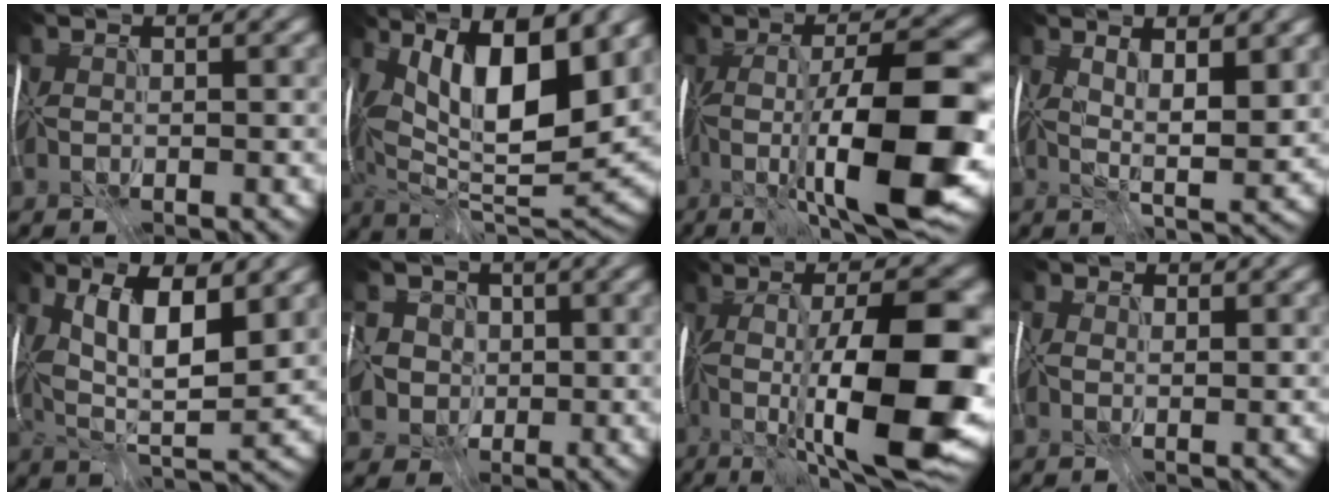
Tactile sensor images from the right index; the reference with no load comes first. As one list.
[{"total": 14.3, "force": [5.4, 4.2, 12.6], "torque": [-0.214, 0.010, 0.094]}, {"total": 13.7, "force": [-2.6, 2.9, 13.1], "torque": [-0.210, 0.001, -0.039]}, {"total": 4.9, "force": [2.2, 0.9, 4.3], "torque": [-0.075, -0.005, 0.043]}, {"total": 7.9, "force": [2.5, 2.6, 7.0], "torque": [-0.134, 0.004, 0.041]}, {"total": 6.4, "force": [0.6, 5.8, 2.8], "torque": [-0.060, 0.028, -0.017]}, {"total": 15.3, "force": [-2.4, 3.7, 14.7], "torque": [-0.221, 0.008, -0.034]}, {"total": 3.2, "force": [1.1, 2.3, 1.9], "torque": [-0.031, 0.018, -0.004]}]